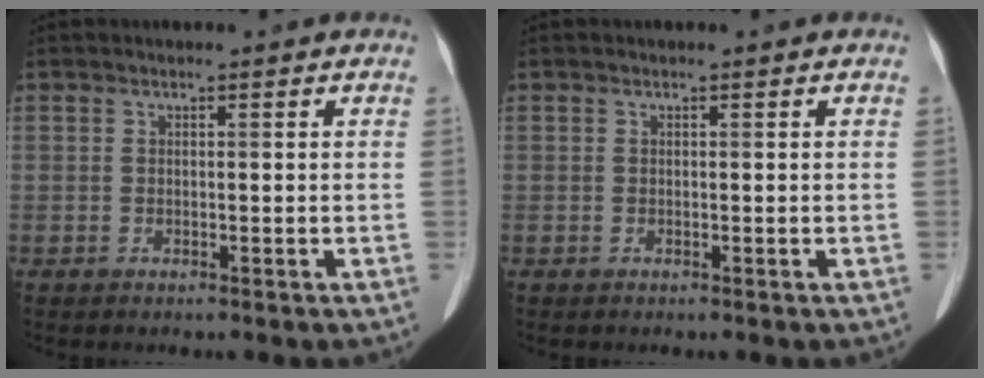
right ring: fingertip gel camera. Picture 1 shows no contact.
{"total": 0.0}